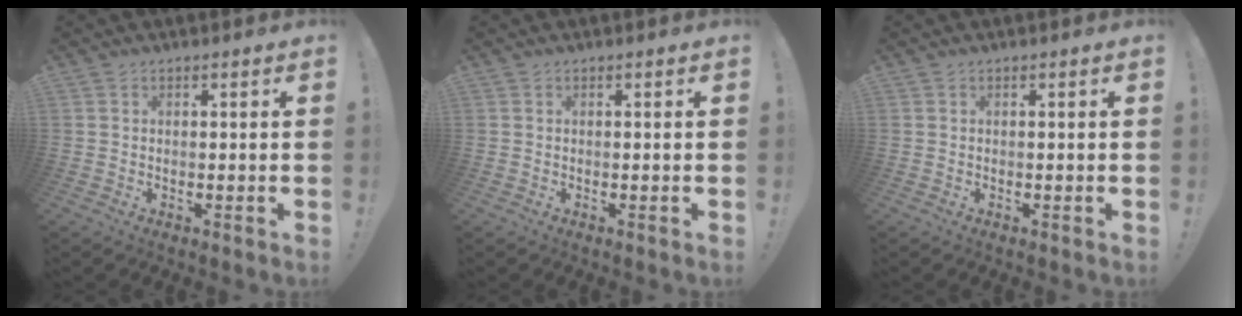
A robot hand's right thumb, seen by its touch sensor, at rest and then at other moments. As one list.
[{"total": 0.0}, {"total": 0.0}]